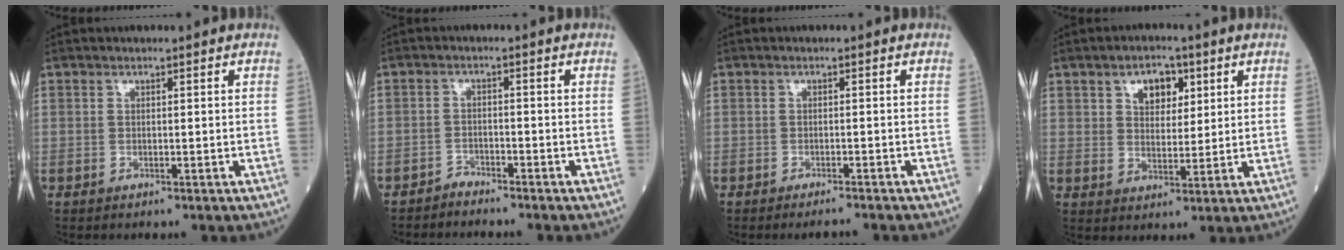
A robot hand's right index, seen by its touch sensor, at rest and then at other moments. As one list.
[{"total": 1.8, "force": [-1.8, 0.0, -0.3], "torque": [0.011, -0.003, -0.034]}, {"total": 2.9, "force": [-2.6, -0.2, 1.2], "torque": [-0.015, -0.004, -0.035]}, {"total": 5.6, "force": [2.6, 3.4, 3.6], "torque": [-0.053, 0.009, 0.043]}]